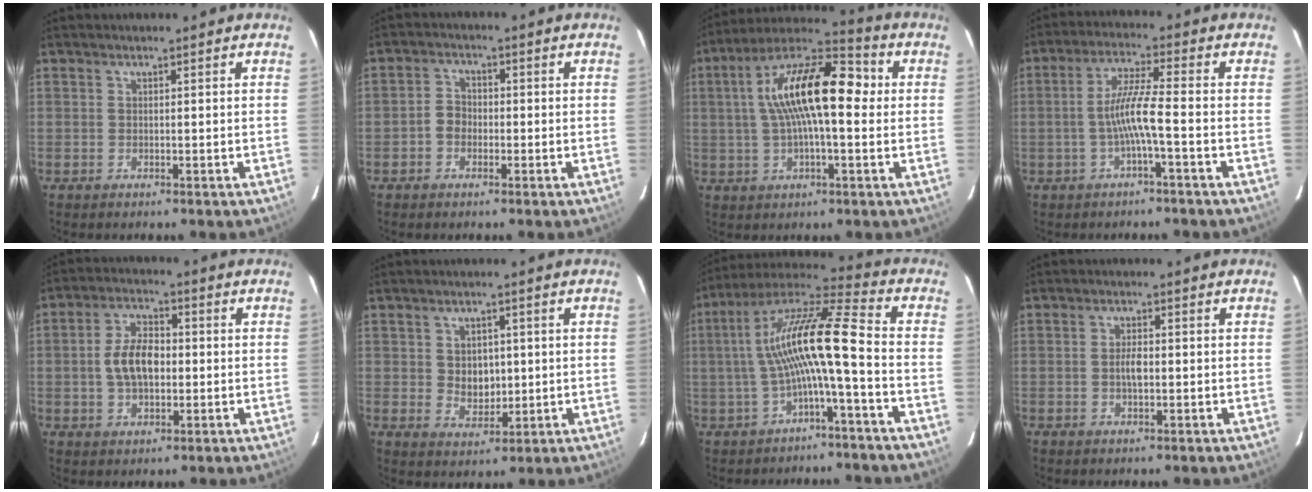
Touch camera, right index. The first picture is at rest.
{"total": 3.2, "force": [-1.2, 2.6, 1.4], "torque": [-0.024, 0.012, -0.024]}
{"total": 17.5, "force": [2.4, 6.4, 16.1], "torque": [-0.282, 0.027, 0.024]}
{"total": 6.3, "force": [-2.1, -0.4, 6.0], "torque": [-0.128, 0.007, -0.037]}
{"total": 7.9, "force": [-0.4, 4.7, 6.4], "torque": [-0.124, 0.013, -0.005]}
{"total": 5.2, "force": [0.5, 4.2, 3.1], "torque": [-0.051, 0.000, 0.016]}
{"total": 13.7, "force": [-1.9, 1.0, 13.5], "torque": [-0.262, 0.018, -0.037]}
{"total": 2.5, "force": [-0.3, 1.1, 2.3], "torque": [-0.041, 0.003, -0.006]}